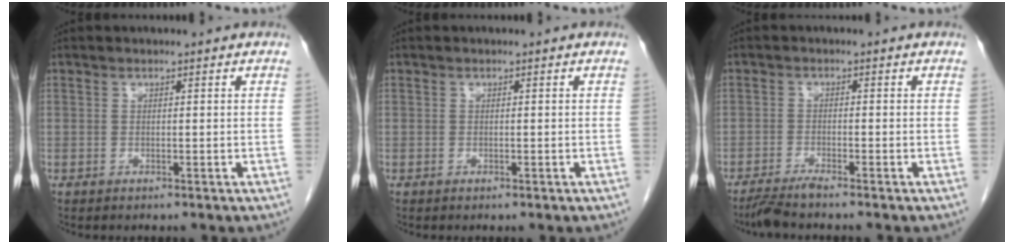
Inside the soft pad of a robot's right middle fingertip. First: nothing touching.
{"total": 0.0}
{"total": 3.4, "force": [-3.0, -0.5, 1.5], "torque": [-0.033, -0.012, -0.062]}